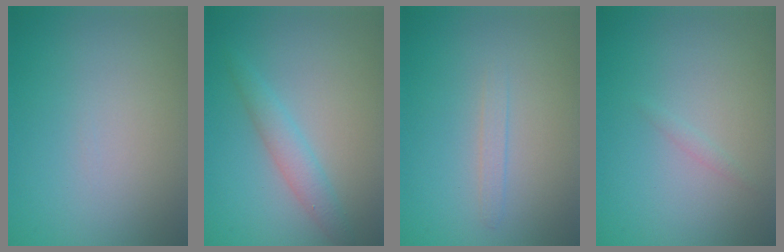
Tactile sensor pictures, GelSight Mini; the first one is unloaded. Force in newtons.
{"total": 2.2, "press": 2.2, "slide": 0.1}
{"total": 0.9, "press": 0.9, "slide": 0.1}
{"total": 0.5, "press": 0.5, "slide": 0.0}